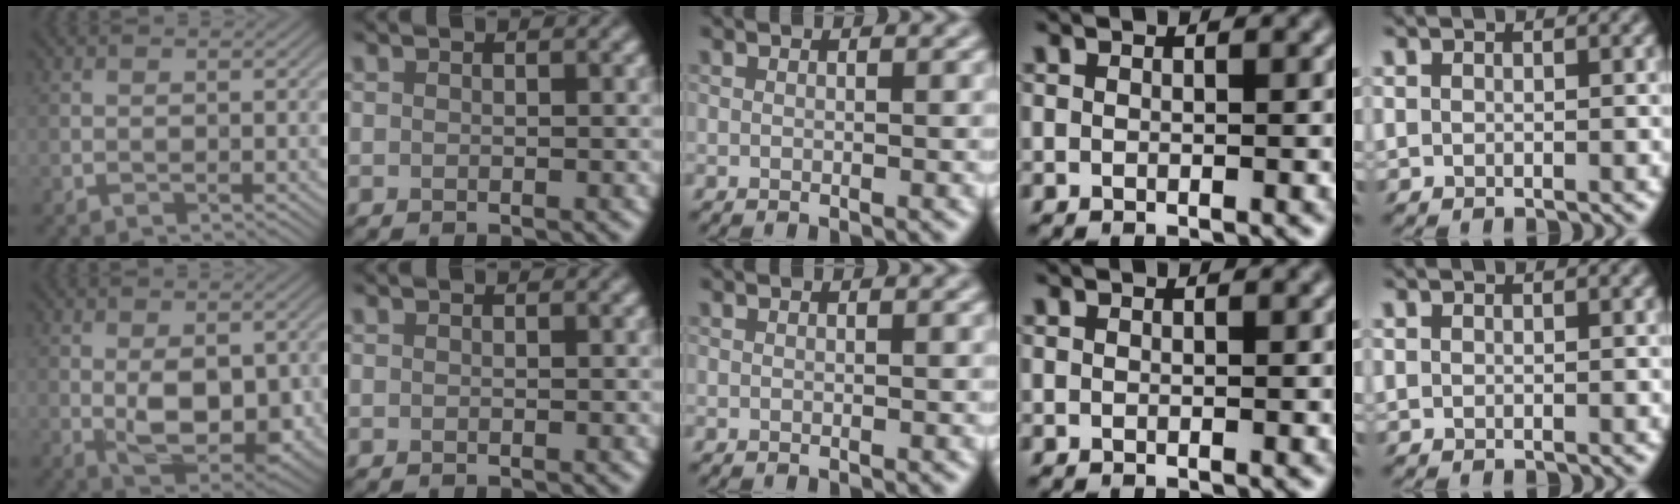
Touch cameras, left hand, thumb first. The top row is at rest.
{"thumb": {"total": 7.4, "force": [-0.4, 3.8, 6.3], "torque": [-0.117, -0.018, 0.008]}}